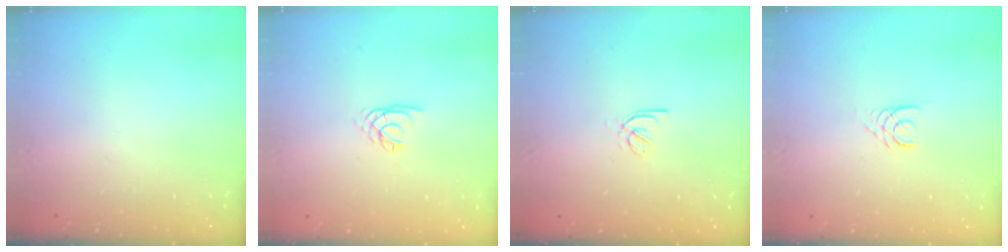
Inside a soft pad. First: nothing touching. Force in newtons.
{"total": 2.2, "press": 2.2, "slide": 0.3}
{"total": 2.2, "press": 2.2, "slide": 0.5}
{"total": 3.1, "press": 3.1, "slide": 0.3}